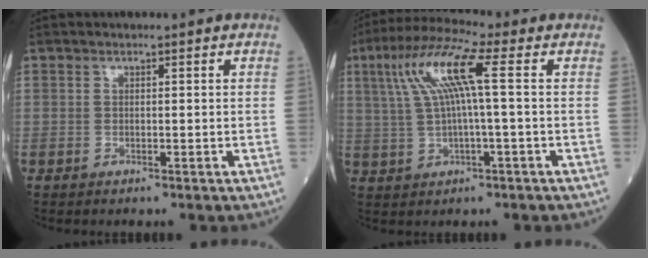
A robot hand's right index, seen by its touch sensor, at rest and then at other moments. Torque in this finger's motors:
{"motor_torque": [0.32, 0.13, 0.66, 0.21]}